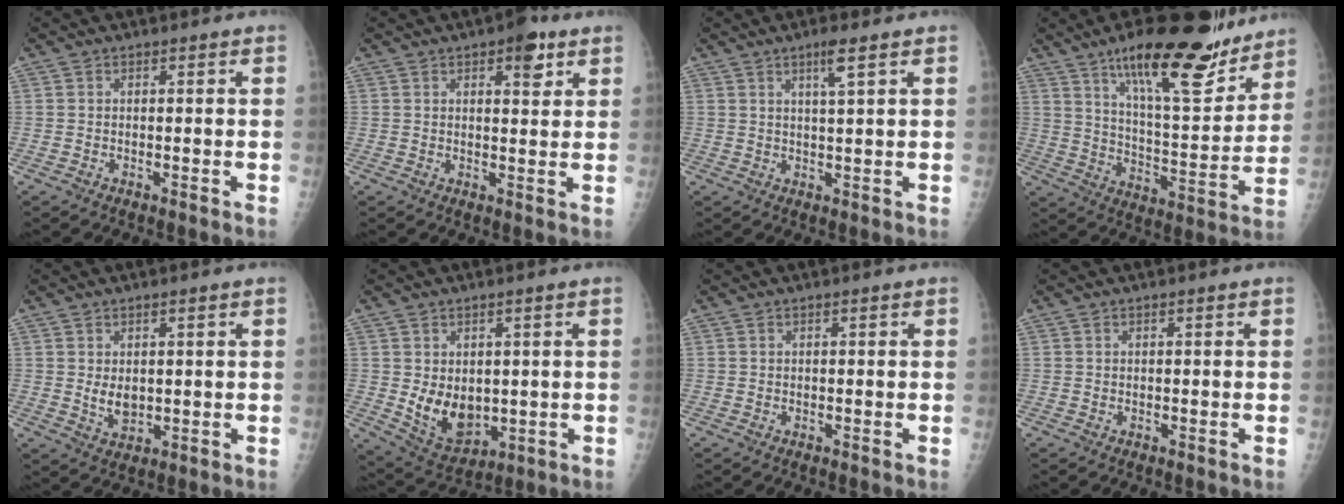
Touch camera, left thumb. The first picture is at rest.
{"total": 5.4, "force": [3.0, 2.3, 3.9], "torque": [-0.034, -0.011, 0.034]}
{"total": 3.7, "force": [2.1, 0.0, 3.1], "torque": [-0.060, -0.011, 0.039]}
{"total": 21.1, "force": [14.8, 6.0, 13.9], "torque": [-0.175, -0.082, 0.237]}
{"total": 4.3, "force": [0.9, 2.4, 3.4], "torque": [-0.047, -0.015, 0.024]}
{"total": 9.0, "force": [0.1, 6.3, 6.4], "torque": [-0.077, -0.020, 0.026]}
{"total": 0.0}
{"total": 0.0}